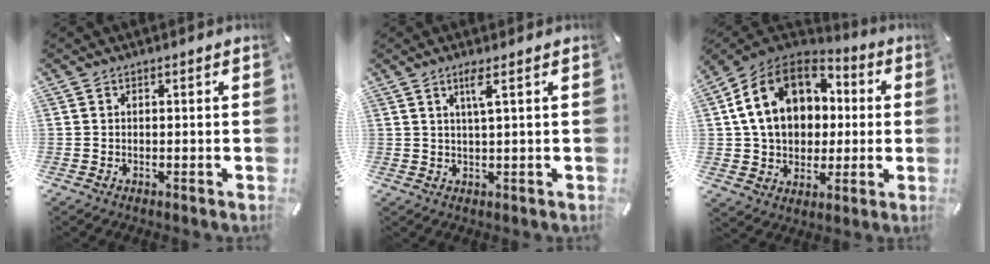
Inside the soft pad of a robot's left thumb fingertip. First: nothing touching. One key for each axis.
{"total": 3.5, "fx": 1.6, "fy": 0.0, "fz": 3.1, "tx": -0.066, "ty": -0.002, "tz": 0.025}
{"total": 17.3, "fx": 3.0, "fy": 14.0, "fz": 9.8, "tx": -0.195, "ty": 0.007, "tz": 0.059}